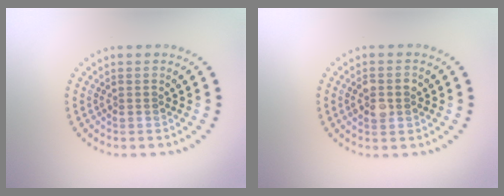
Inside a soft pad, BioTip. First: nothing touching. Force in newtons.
{"total": 2.8, "press": 2.8, "slide": 0.1}